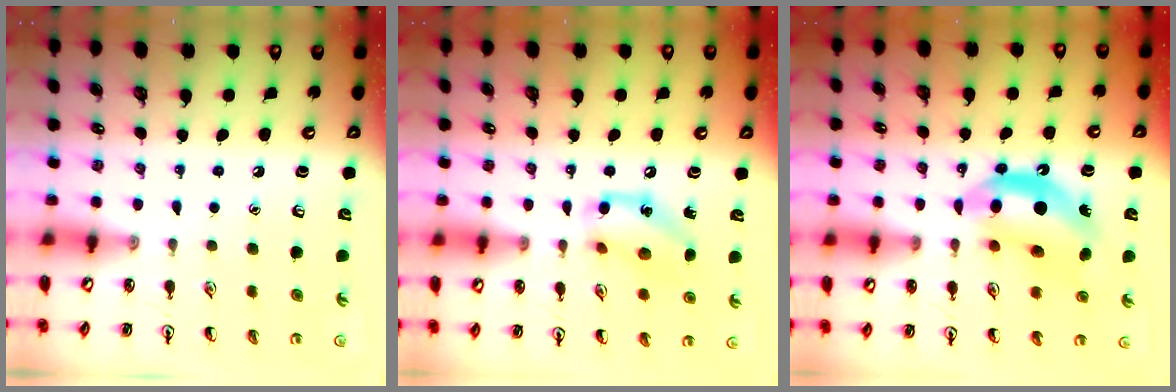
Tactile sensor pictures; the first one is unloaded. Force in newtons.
{"total": 12.2, "press": 12.1, "slide": 2.0}
{"total": 12.9, "press": 12.3, "slide": 3.8}